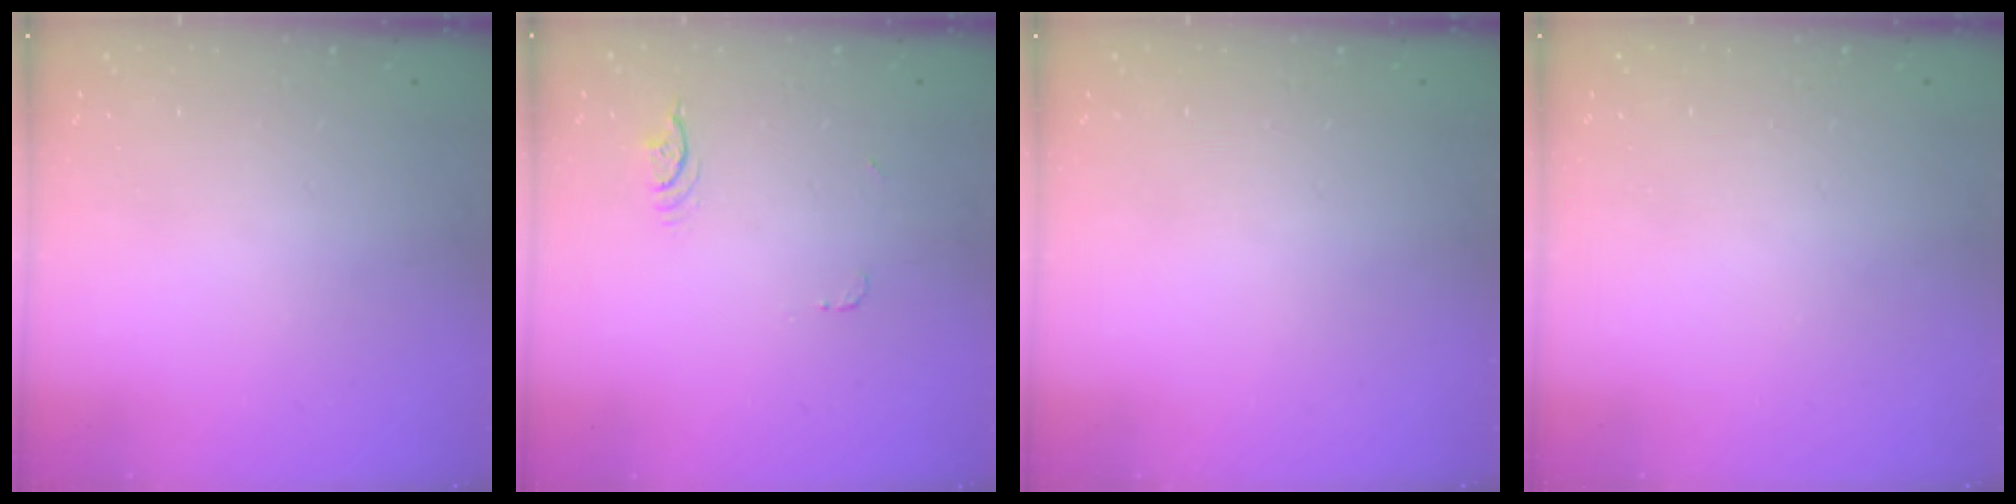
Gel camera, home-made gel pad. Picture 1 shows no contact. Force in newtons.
{"total": 3.8, "press": 3.5, "slide": 1.6}
{"total": 0.0}
{"total": 0.0}